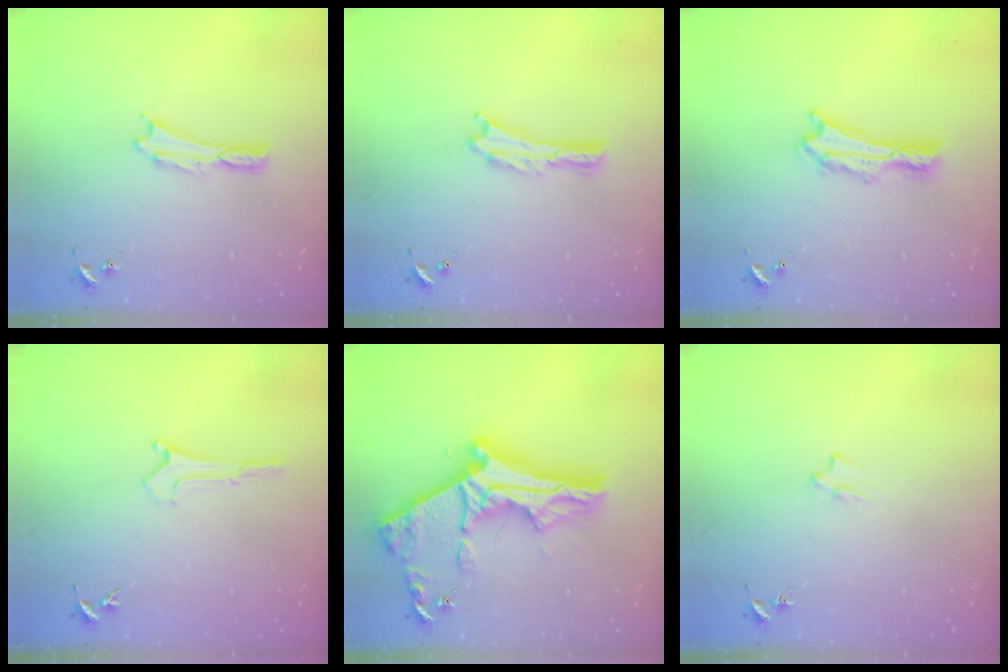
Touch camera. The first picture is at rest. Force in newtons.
{"total": 0.0}
{"total": 2.0, "press": 2.0, "slide": 0.2}
{"total": 0.0}
{"total": 13.3, "press": 13.3, "slide": 1.2}
{"total": 2.3, "press": 2.3, "slide": 0.2}